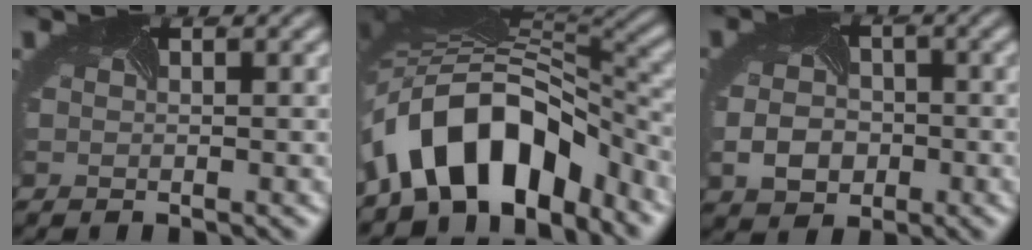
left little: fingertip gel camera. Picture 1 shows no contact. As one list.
[{"total": 10.3, "force": [-5.0, 6.0, 6.6], "torque": [-0.108, 0.017, -0.095]}, {"total": 3.2, "force": [-0.9, 2.7, 1.5], "torque": [-0.037, -0.002, -0.023]}]